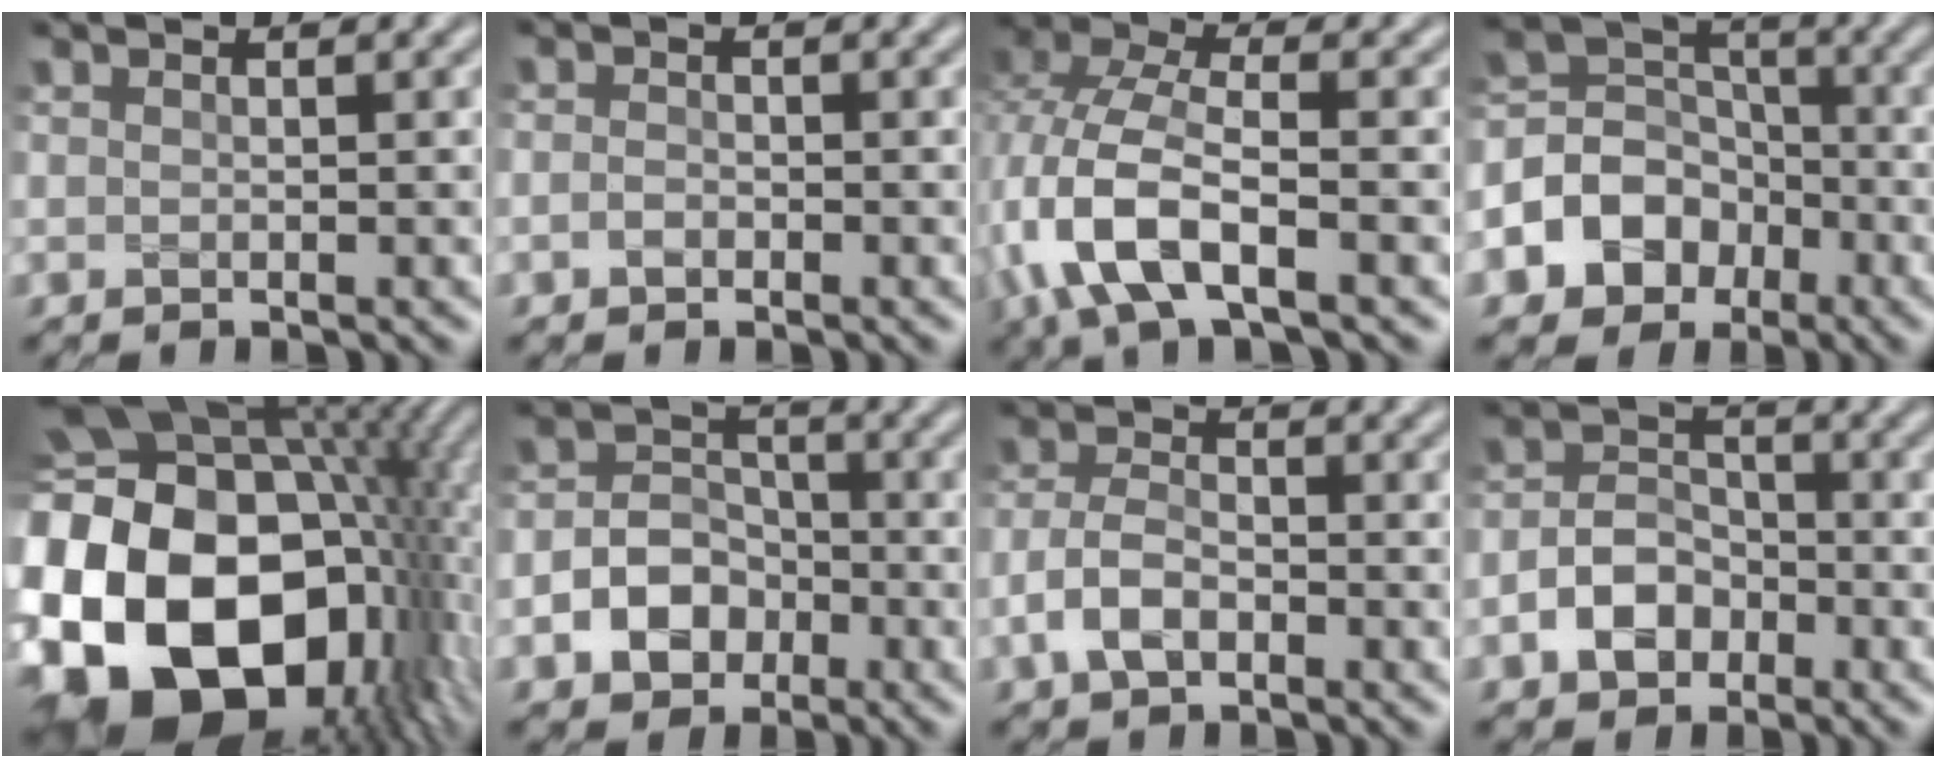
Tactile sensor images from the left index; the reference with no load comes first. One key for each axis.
{"total": 1.0, "fx": -0.4, "fy": 0.8, "fz": 0.5, "tx": -0.009, "ty": 0.000, "tz": -0.012}
{"total": 8.3, "fx": -2.6, "fy": 3.8, "fz": 6.8, "tx": -0.158, "ty": 0.006, "tz": -0.063}
{"total": 7.3, "fx": -3.0, "fy": 6.1, "fz": 2.7, "tx": -0.043, "ty": 0.008, "tz": -0.084}
{"total": 23.4, "fx": -2.7, "fy": 17.4, "fz": 15.3, "tx": -0.305, "ty": -0.042, "tz": -0.074}
{"total": 4.5, "fx": -1.7, "fy": 3.6, "fz": 2.1, "tx": -0.027, "ty": 0.003, "tz": -0.036}
{"total": 3.5, "fx": -1.6, "fy": 2.1, "fz": 2.3, "tx": -0.048, "ty": 0.004, "tz": -0.040}
{"total": 4.1, "fx": -1.7, "fy": 3.1, "fz": 2.1, "tx": -0.035, "ty": 0.003, "tz": -0.036}